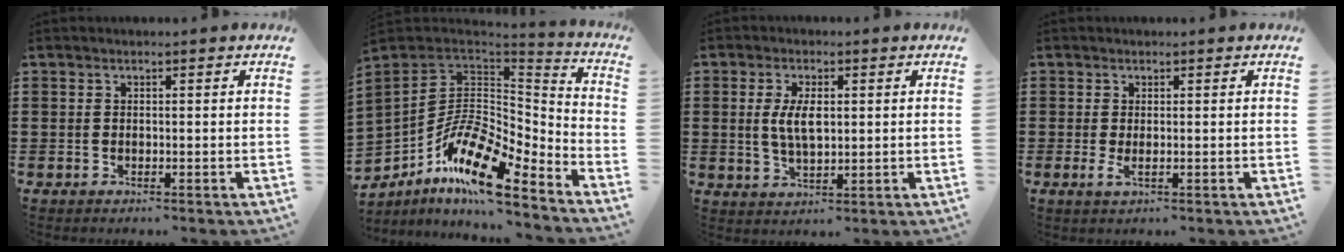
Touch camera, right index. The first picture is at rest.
{"total": 14.8, "force": [-8.1, 6.3, 10.7], "torque": [-0.213, 0.009, -0.156]}
{"total": 5.2, "force": [0.6, 2.3, 4.6], "torque": [-0.100, 0.005, 0.006]}
{"total": 1.5, "force": [0.0, 0.4, 1.5], "torque": [-0.028, -0.003, 0.001]}